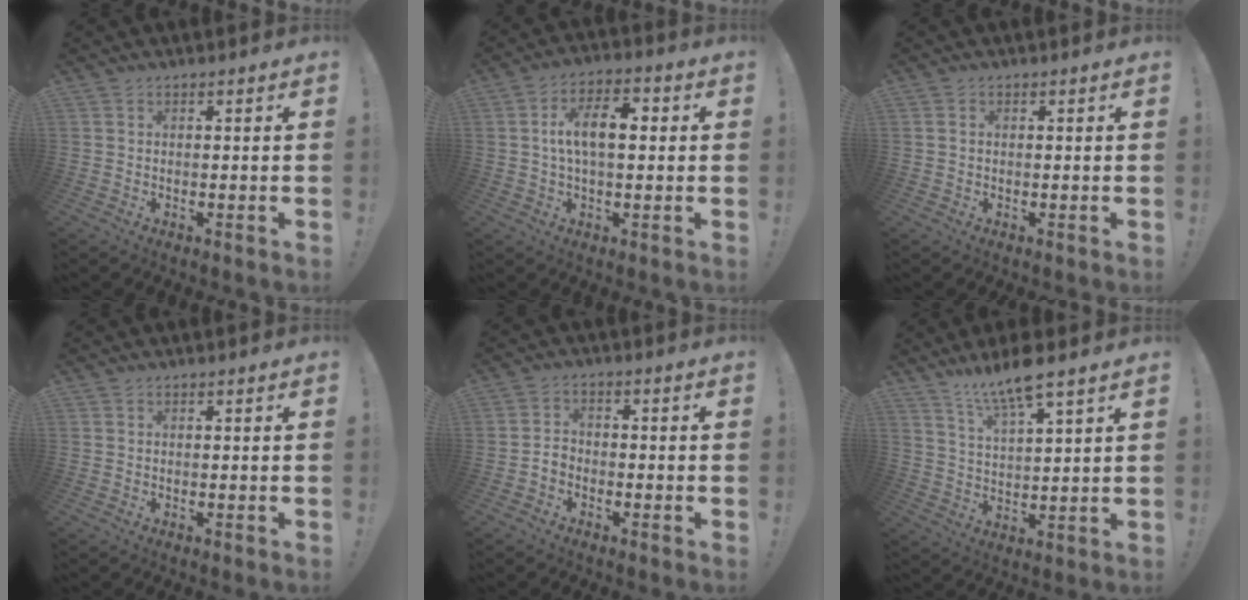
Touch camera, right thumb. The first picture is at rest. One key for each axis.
{"total": 11.0, "fx": 1.0, "fy": 5.4, "fz": 9.5, "tx": -0.169, "ty": 0.011, "tz": 0.014}
{"total": 0.7, "fx": 0.0, "fy": 0.6, "fz": 0.3, "tx": -0.015, "ty": 0.007, "tz": 0.002}
{"total": 0.0}
{"total": 3.3, "fx": -2.2, "fy": 2.1, "fz": 1.3, "tx": -0.033, "ty": 0.010, "tz": -0.041}
{"total": 10.2, "fx": 8.0, "fy": 1.2, "fz": 6.1, "tx": -0.106, "ty": -0.046, "tz": 0.135}